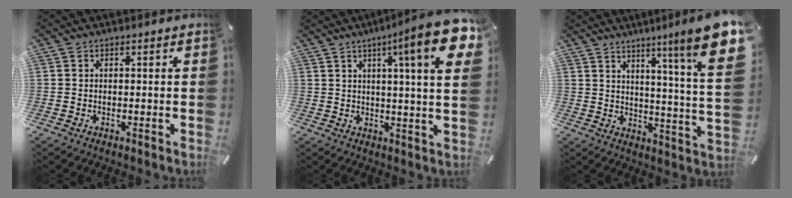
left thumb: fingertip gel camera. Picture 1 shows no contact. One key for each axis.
{"total": 16.9, "fx": 7.3, "fy": 2.0, "fz": 15.1, "tx": -0.228, "ty": -0.036, "tz": 0.102}
{"total": 15.7, "fx": 8.6, "fy": 0.7, "fz": 13.1, "tx": -0.207, "ty": -0.074, "tz": 0.123}